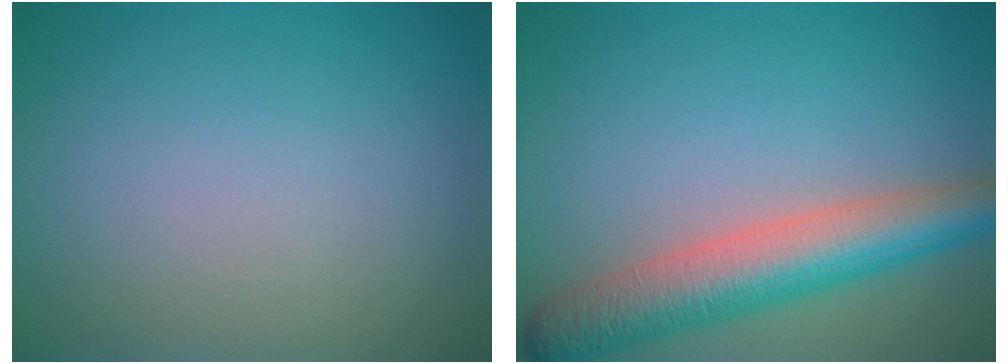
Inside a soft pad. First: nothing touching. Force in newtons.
{"total": 7.0, "press": 7.0, "slide": 0.3}